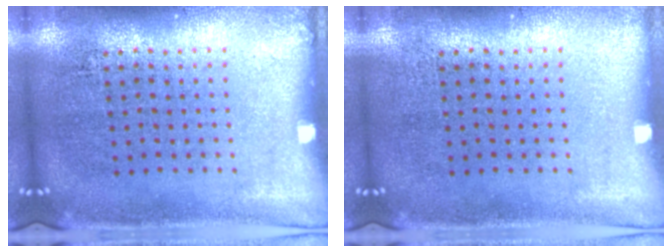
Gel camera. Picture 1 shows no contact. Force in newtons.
{"total": 0.0}